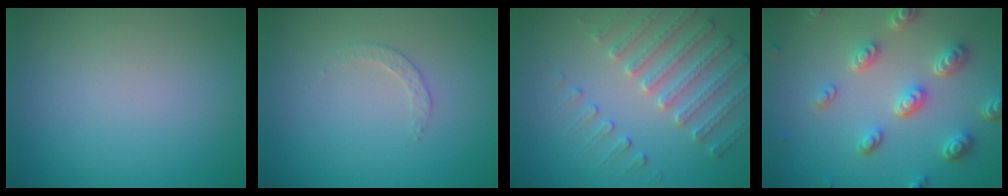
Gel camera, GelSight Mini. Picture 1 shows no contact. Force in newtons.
{"total": 1.2, "press": 1.2, "slide": 0.3}
{"total": 3.8, "press": 3.7, "slide": 0.8}
{"total": 5.2, "press": 3.9, "slide": 3.5}